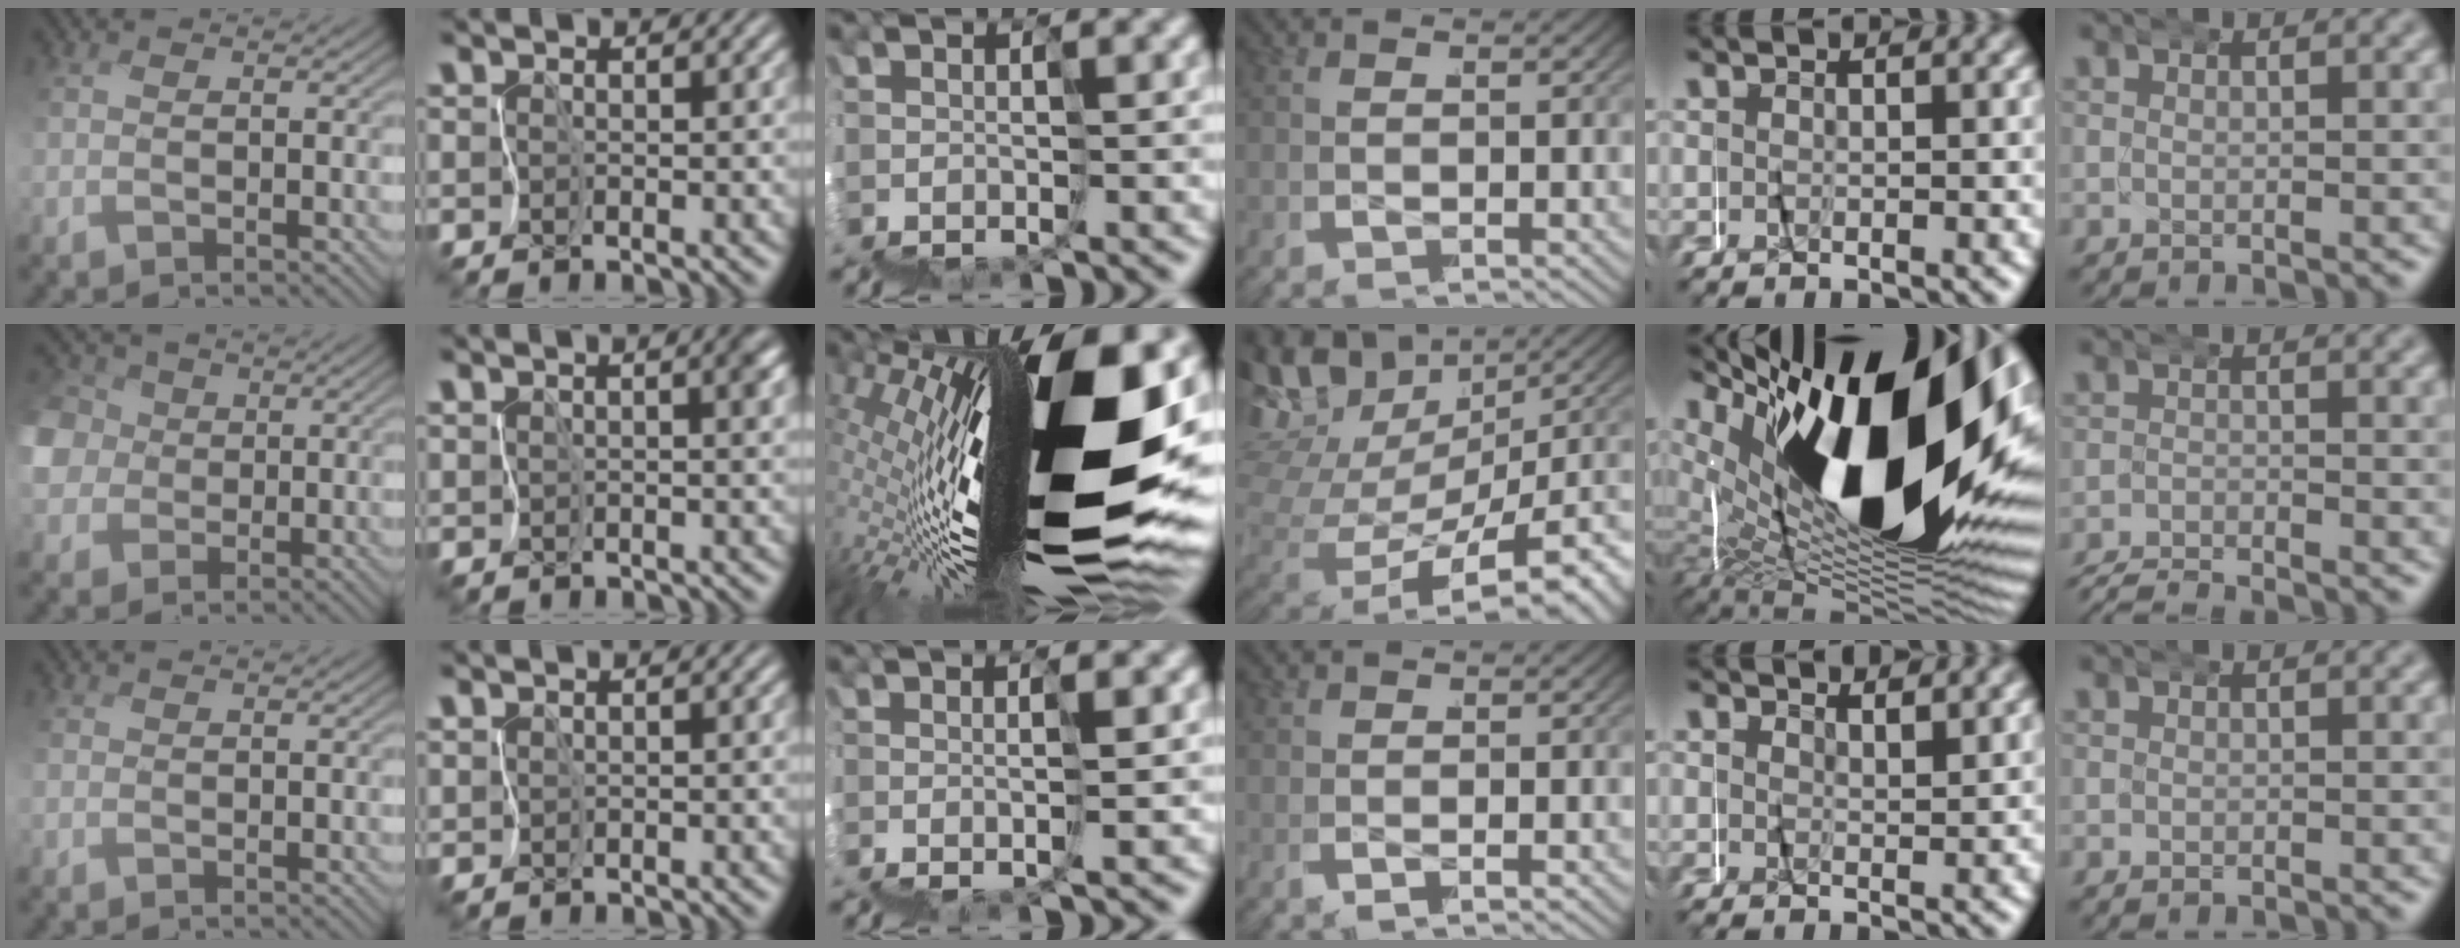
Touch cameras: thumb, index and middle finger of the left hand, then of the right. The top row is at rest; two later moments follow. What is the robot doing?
{"motion": "wrap", "object": "masking tape"}